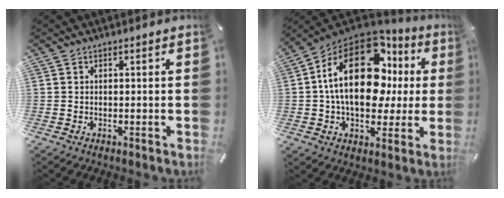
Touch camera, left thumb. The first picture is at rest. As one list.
[{"total": 24.5, "force": [5.5, 14.8, 18.8], "torque": [-0.328, -0.019, 0.089]}]